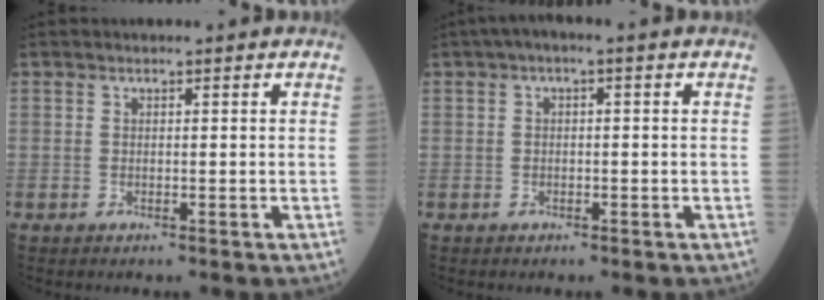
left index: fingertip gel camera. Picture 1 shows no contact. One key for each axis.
{"total": 1.9, "fx": 0.3, "fy": 0.4, "fz": 1.9, "tx": -0.023, "ty": 0.007, "tz": -0.001}